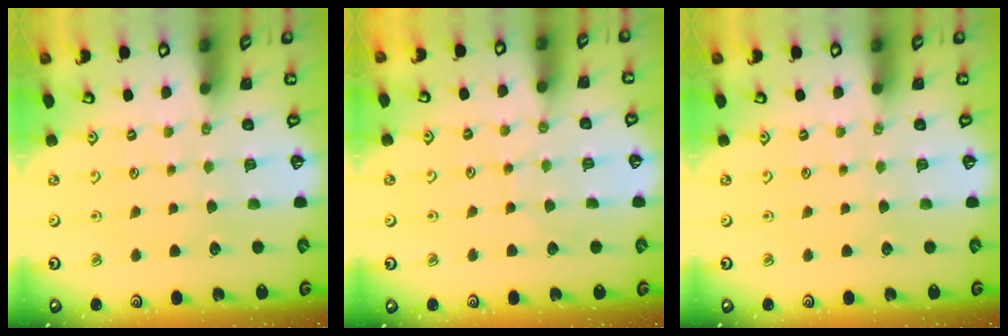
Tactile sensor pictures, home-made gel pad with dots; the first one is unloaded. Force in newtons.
{"total": 3.0, "press": 3.0, "slide": 0.3}
{"total": 0.0}